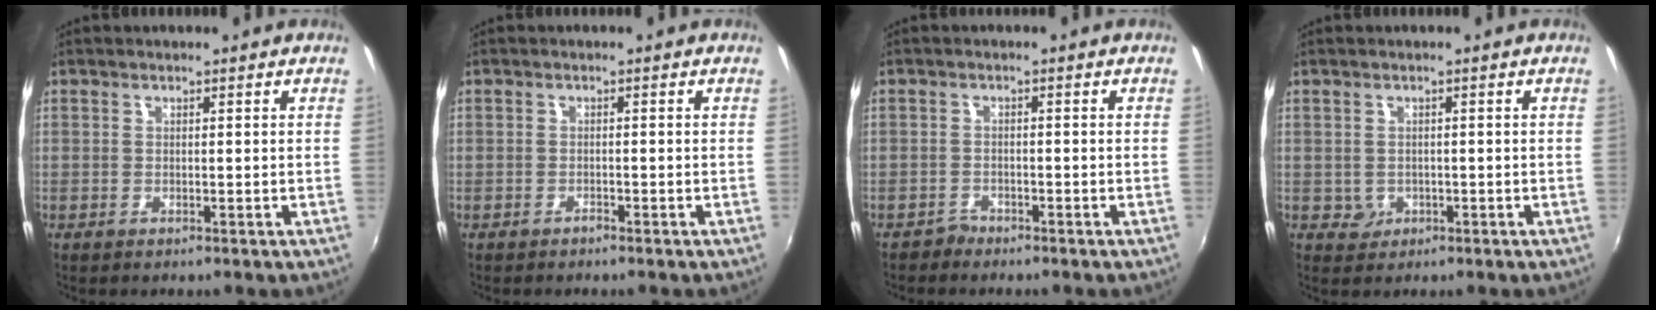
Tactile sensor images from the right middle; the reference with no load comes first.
{"total": 0.7, "force": [-0.7, 0.1, 0.1], "torque": [-0.002, 0.002, -0.013]}
{"total": 1.7, "force": [-1.6, 0.7, -0.2], "torque": [0.001, 0.003, -0.029]}
{"total": 1.9, "force": [-0.3, 1.8, 0.4], "torque": [-0.005, 0.000, -0.001]}